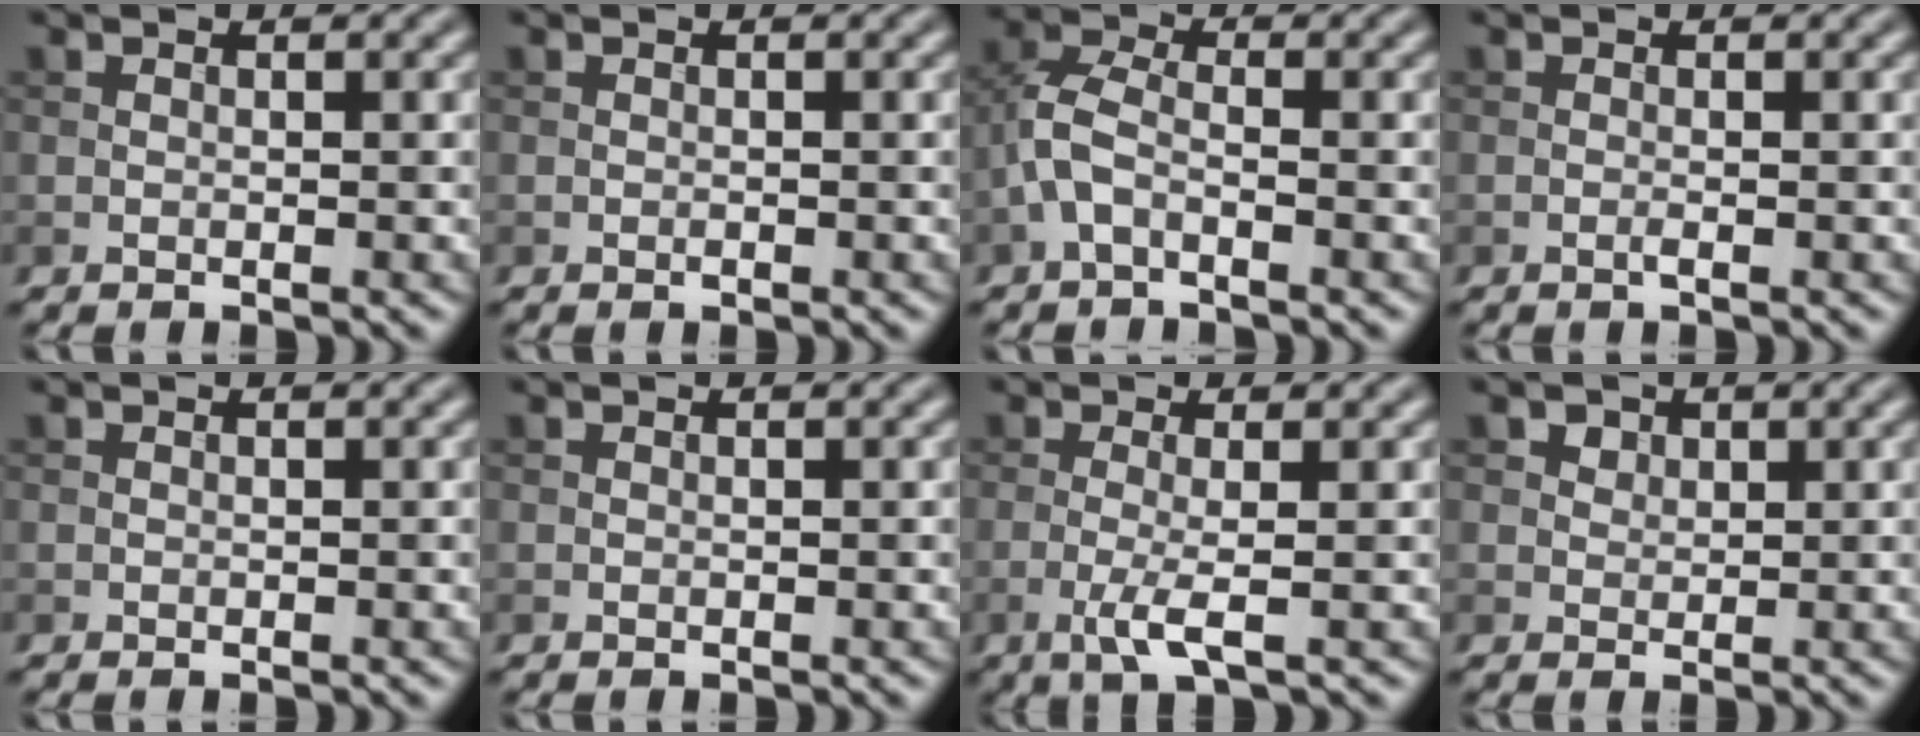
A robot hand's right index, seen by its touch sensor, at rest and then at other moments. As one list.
[{"total": 0.0}, {"total": 3.1, "force": [-1.3, 1.4, 2.5], "torque": [-0.061, 0.008, -0.039]}, {"total": 0.5, "force": [-0.2, 0.0, 0.5], "torque": [-0.012, -0.002, -0.006]}, {"total": 0.0}, {"total": 0.0}, {"total": 2.8, "force": [-0.8, 0.4, 2.7], "torque": [-0.056, -0.005, -0.019]}, {"total": 2.3, "force": [1.4, 1.6, 0.9], "torque": [-0.021, -0.005, 0.027]}]